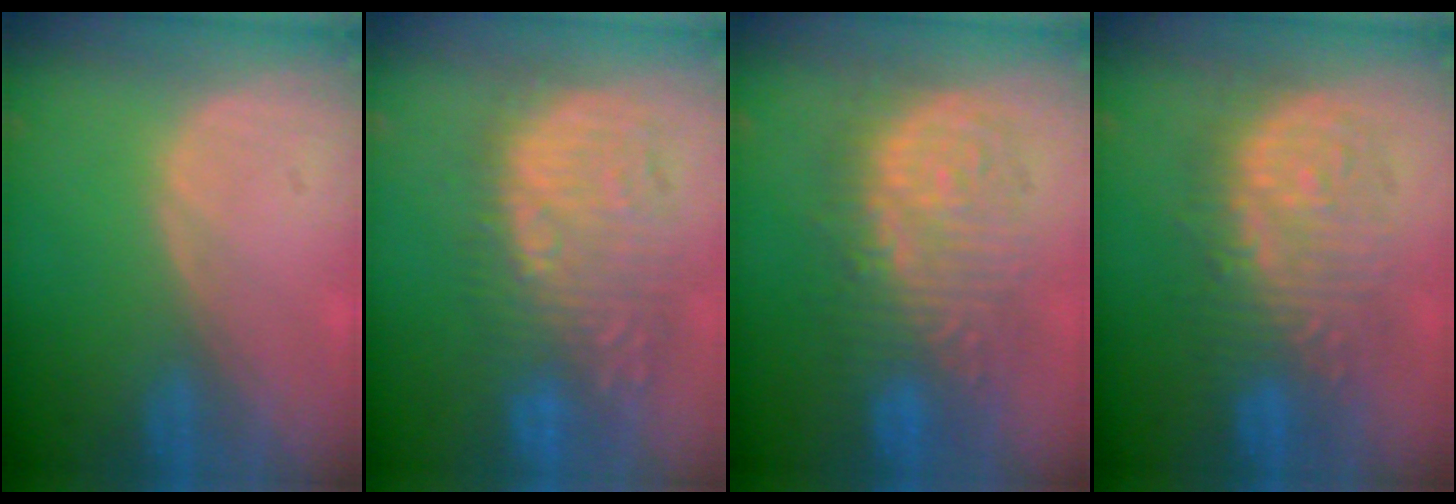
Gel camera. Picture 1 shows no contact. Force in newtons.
{"total": 11.2, "press": 10.8, "slide": 3.1}
{"total": 10.7, "press": 10.6, "slide": 0.7}
{"total": 9.9, "press": 9.9, "slide": 0.5}